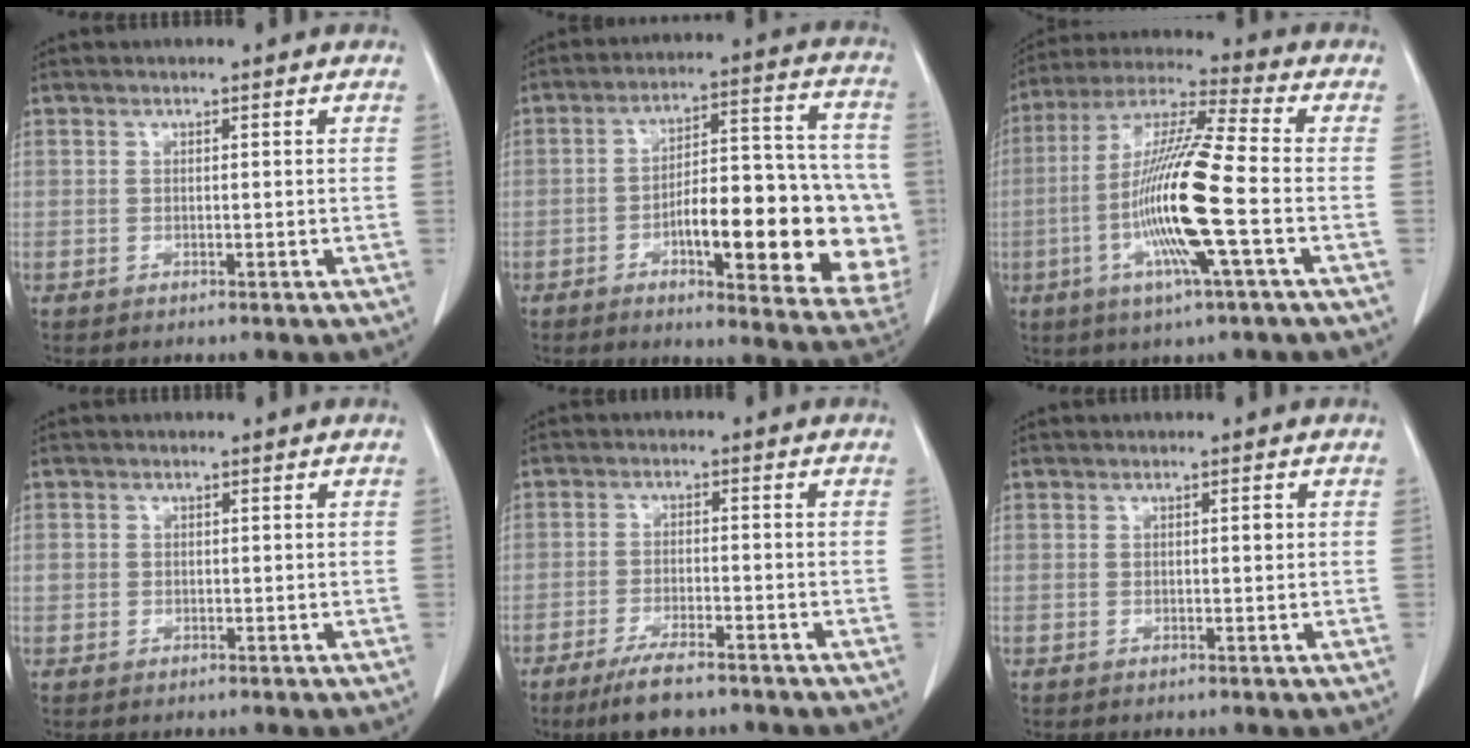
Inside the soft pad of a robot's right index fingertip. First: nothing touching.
{"total": 21.8, "force": [-5.1, 5.7, 20.5], "torque": [-0.214, 0.027, -0.055]}
{"total": 15.7, "force": [-3.6, -0.1, 15.2], "torque": [-0.304, -0.008, -0.078]}
{"total": 1.3, "force": [0.0, 1.2, 0.3], "torque": [0.001, 0.007, 0.002]}
{"total": 6.7, "force": [-5.1, 1.2, 4.2], "torque": [-0.075, -0.014, -0.083]}
{"total": 0.8, "force": [0.2, 0.3, 0.7], "torque": [-0.011, 0.000, 0.003]}